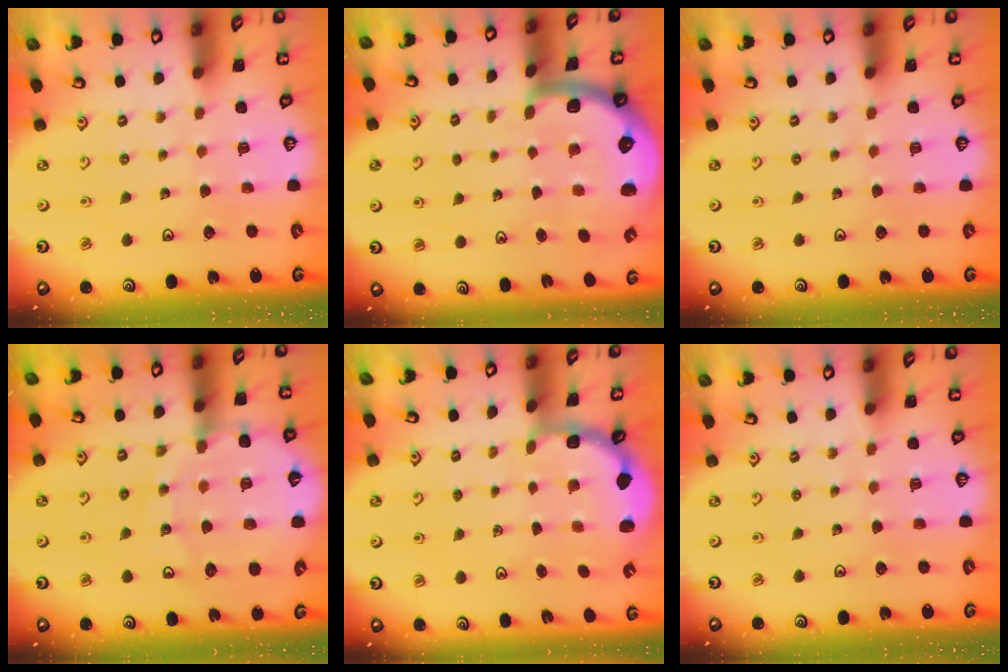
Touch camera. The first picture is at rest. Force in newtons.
{"total": 4.9, "press": 4.6, "slide": 1.4}
{"total": 0.0}
{"total": 13.0, "press": 12.9, "slide": 1.6}
{"total": 3.1, "press": 2.2, "slide": 2.1}
{"total": 0.0}